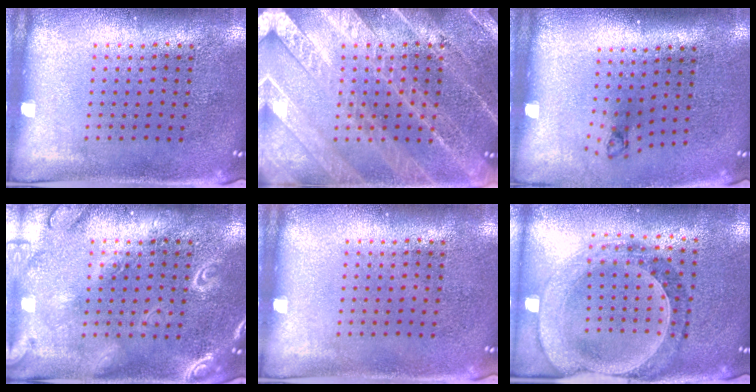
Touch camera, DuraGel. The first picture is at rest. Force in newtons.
{"total": 3.3, "press": 3.2, "slide": 0.5}
{"total": 0.7, "press": 0.3, "slide": 0.6}
{"total": 3.7, "press": 3.6, "slide": 0.5}
{"total": 0.0}
{"total": 1.4, "press": 1.4, "slide": 0.2}